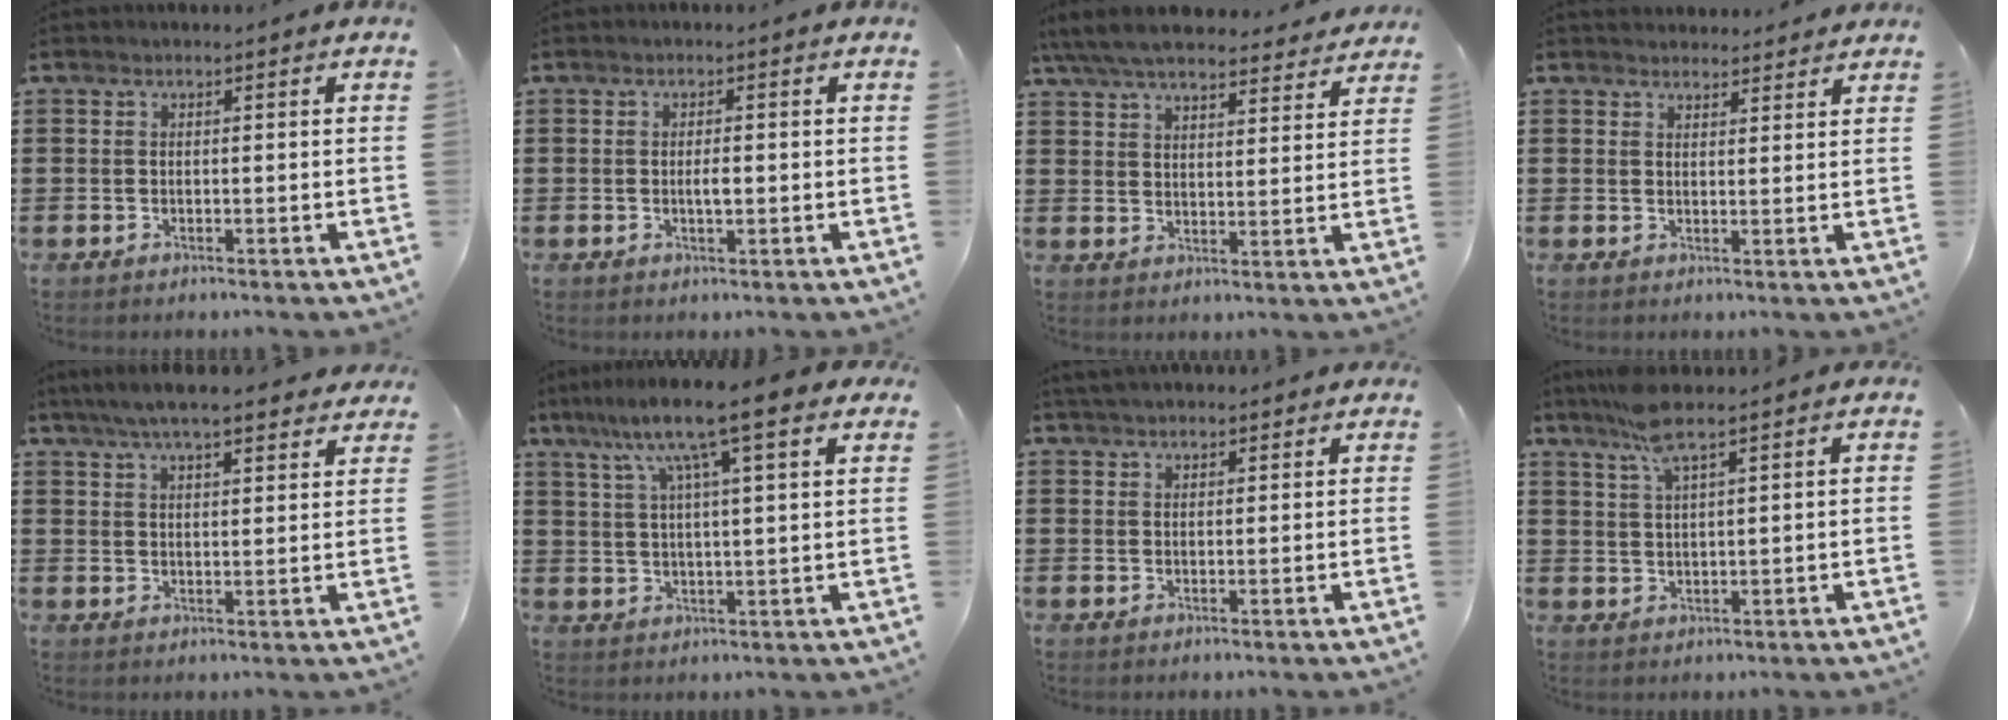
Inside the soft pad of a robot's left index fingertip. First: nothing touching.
{"total": 1.9, "force": [-0.2, 0.6, 1.8], "torque": [-0.035, 0.000, -0.004]}
{"total": 7.2, "force": [6.6, 1.2, 2.6], "torque": [-0.075, -0.026, 0.120]}
{"total": 2.5, "force": [2.4, 0.7, -0.3], "torque": [0.000, -0.001, 0.047]}
{"total": 6.2, "force": [5.4, 0.7, 2.9], "torque": [-0.071, -0.011, 0.098]}
{"total": 10.9, "force": [7.0, 1.2, 8.2], "torque": [-0.171, -0.012, 0.115]}
{"total": 2.6, "force": [2.4, 0.5, 0.7], "torque": [-0.019, 0.003, 0.047]}
{"total": 6.3, "force": [4.7, 0.7, 4.2], "torque": [-0.095, -0.003, 0.084]}